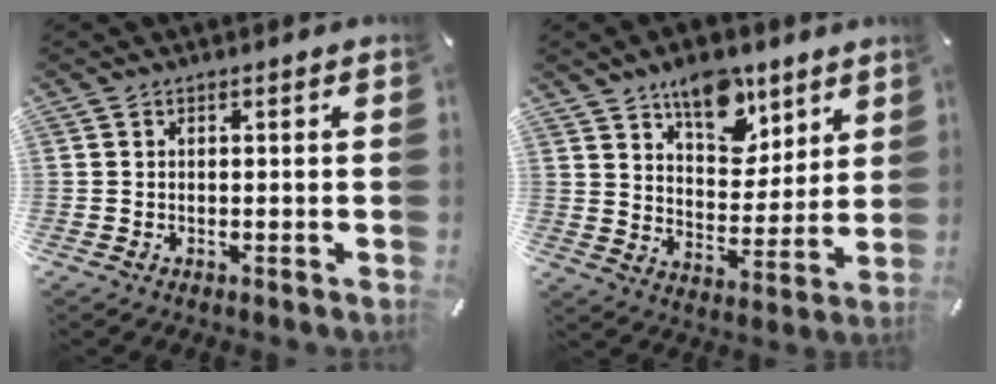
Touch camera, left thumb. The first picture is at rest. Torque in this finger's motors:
{"motor_torque": [1.99, 1.94, 1.24, -1.53, 0.13]}